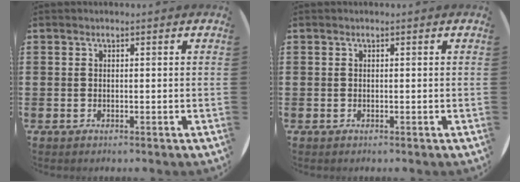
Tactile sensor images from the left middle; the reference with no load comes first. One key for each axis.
{"total": 0.0}